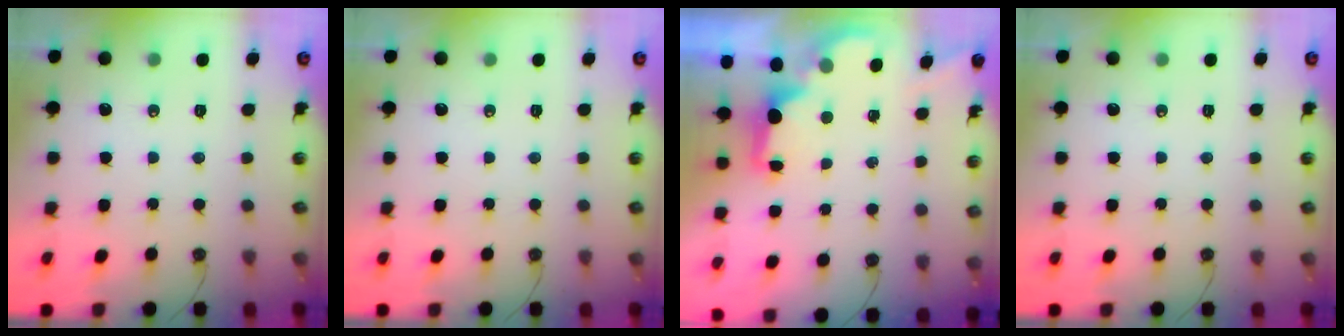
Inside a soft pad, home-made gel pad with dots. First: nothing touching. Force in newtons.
{"total": 0.0}
{"total": 1.9, "press": 1.7, "slide": 0.8}
{"total": 0.0}